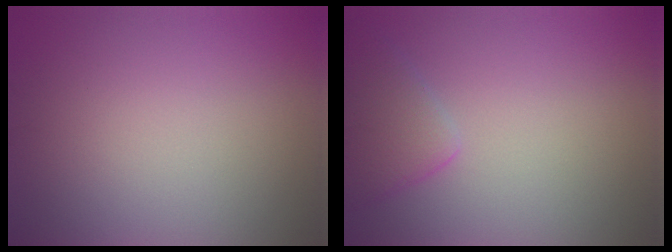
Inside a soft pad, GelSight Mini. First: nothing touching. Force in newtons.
{"total": 2.8, "press": 2.8, "slide": 0.2}